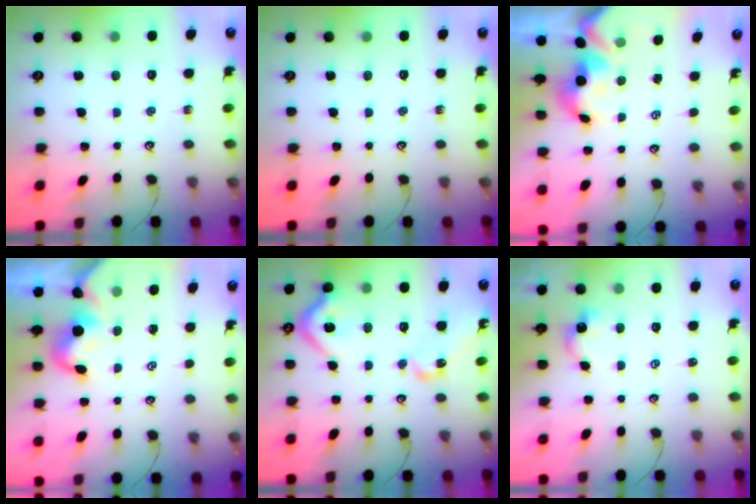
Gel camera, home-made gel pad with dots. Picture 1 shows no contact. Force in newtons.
{"total": 0.0}
{"total": 1.8, "press": 1.7, "slide": 0.7}
{"total": 1.2, "press": 1.2, "slide": 0.2}
{"total": 13.7, "press": 13.7, "slide": 1.2}
{"total": 0.0}